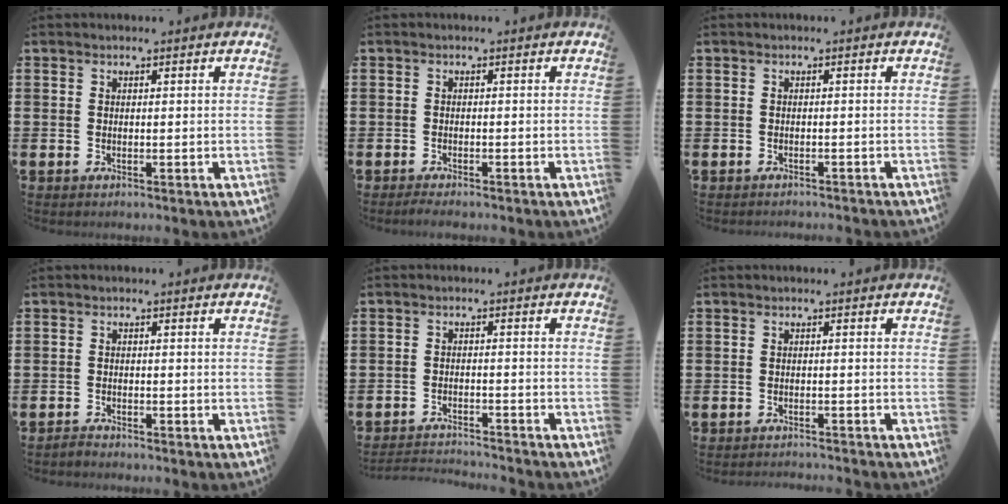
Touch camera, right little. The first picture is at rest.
{"total": 0.9, "force": [-0.7, 0.2, 0.4], "torque": [-0.010, -0.001, -0.014]}
{"total": 0.5, "force": [-0.5, 0.0, 0.0], "torque": [0.000, -0.002, -0.011]}
{"total": 0.9, "force": [-0.9, 0.1, 0.0], "torque": [-0.004, 0.000, -0.019]}
{"total": 2.3, "force": [-2.3, -0.1, -0.1], "torque": [-0.004, 0.002, -0.049]}
{"total": 1.1, "force": [-1.1, -0.1, -0.1], "torque": [-0.001, 0.002, -0.023]}